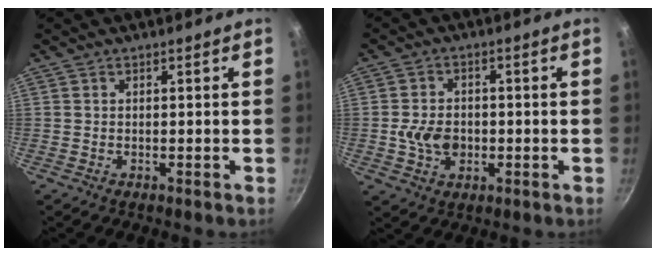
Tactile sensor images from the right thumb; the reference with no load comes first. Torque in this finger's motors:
{"motor_torque": [0.78, 0.66, -0.12, -0.08, 0.03]}